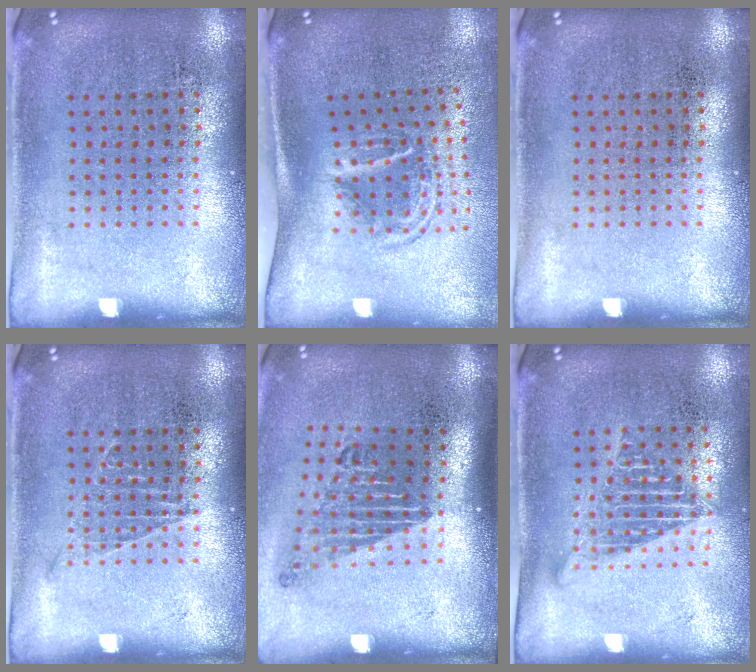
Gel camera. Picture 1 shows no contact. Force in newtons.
{"total": 1.7, "press": 1.1, "slide": 1.3}
{"total": 0.0}
{"total": 0.7, "press": 0.7, "slide": 0.1}
{"total": 1.8, "press": 1.3, "slide": 1.3}
{"total": 1.5, "press": 1.3, "slide": 0.8}